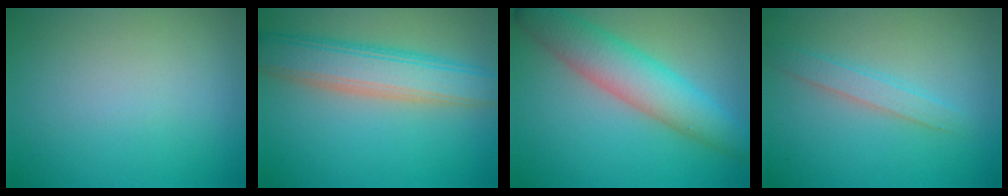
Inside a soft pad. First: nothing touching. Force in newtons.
{"total": 6.5, "press": 6.5, "slide": 0.1}
{"total": 6.5, "press": 6.5, "slide": 0.1}
{"total": 2.0, "press": 2.0, "slide": 0.1}